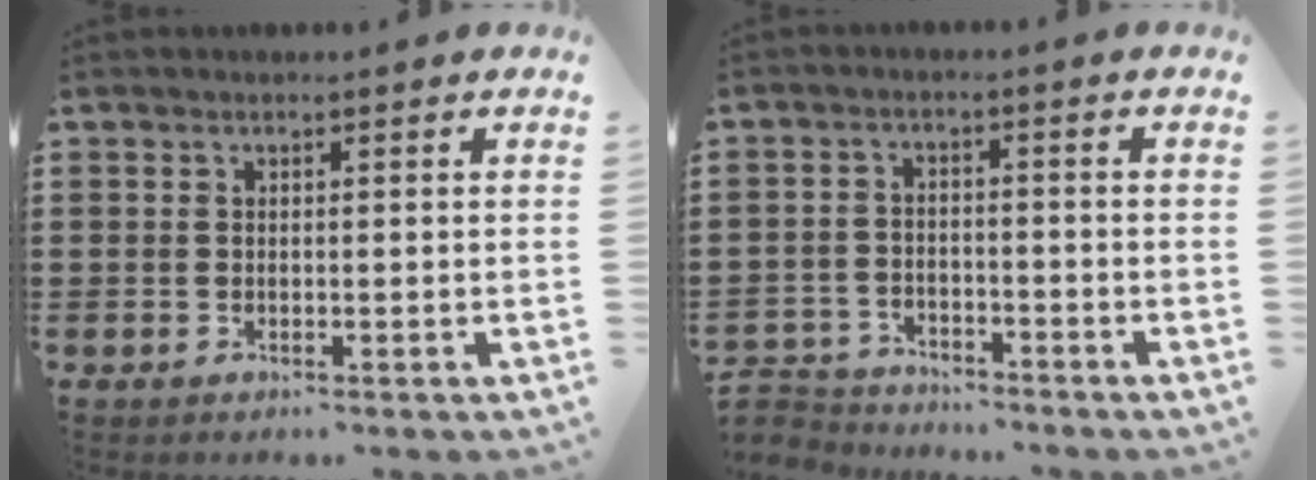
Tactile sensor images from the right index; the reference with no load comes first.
{"total": 3.8, "force": [-3.7, 0.8, -0.3], "torque": [-0.012, -0.002, -0.084]}